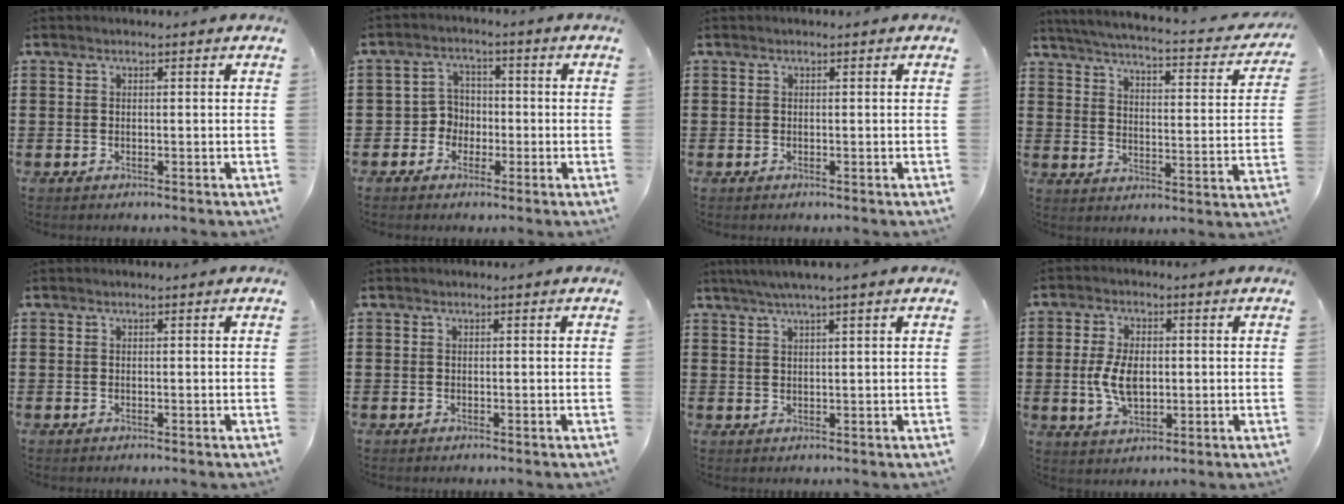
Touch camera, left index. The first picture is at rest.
{"total": 3.9, "force": [-1.5, 3.5, 1.0], "torque": [-0.032, 0.009, -0.035]}
{"total": 0.0}
{"total": 3.7, "force": [3.2, -0.2, 1.9], "torque": [-0.056, -0.030, 0.045]}
{"total": 0.0}
{"total": 0.0}
{"total": 2.7, "force": [1.9, -0.4, 1.9], "torque": [-0.038, 0.003, 0.034]}
{"total": 6.6, "force": [0.0, 3.7, 5.5], "torque": [-0.125, 0.005, -0.004]}